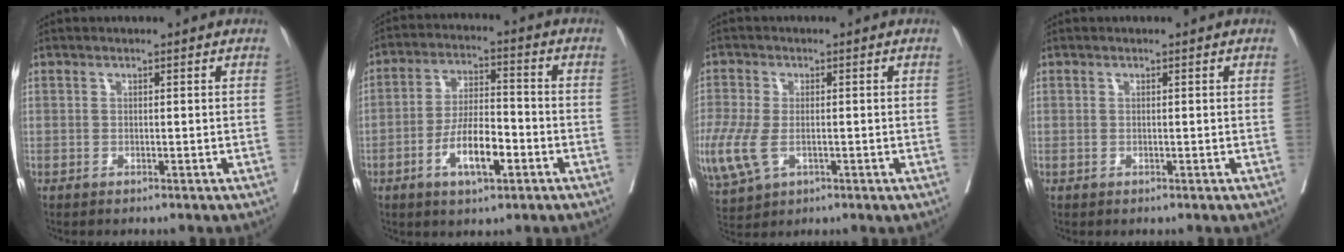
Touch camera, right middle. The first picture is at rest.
{"total": 8.6, "force": [-3.7, 2.5, 7.4], "torque": [-0.138, 0.003, -0.065]}
{"total": 12.8, "force": [-3.4, 8.0, 9.4], "torque": [-0.264, -0.018, -0.052]}
{"total": 0.0}